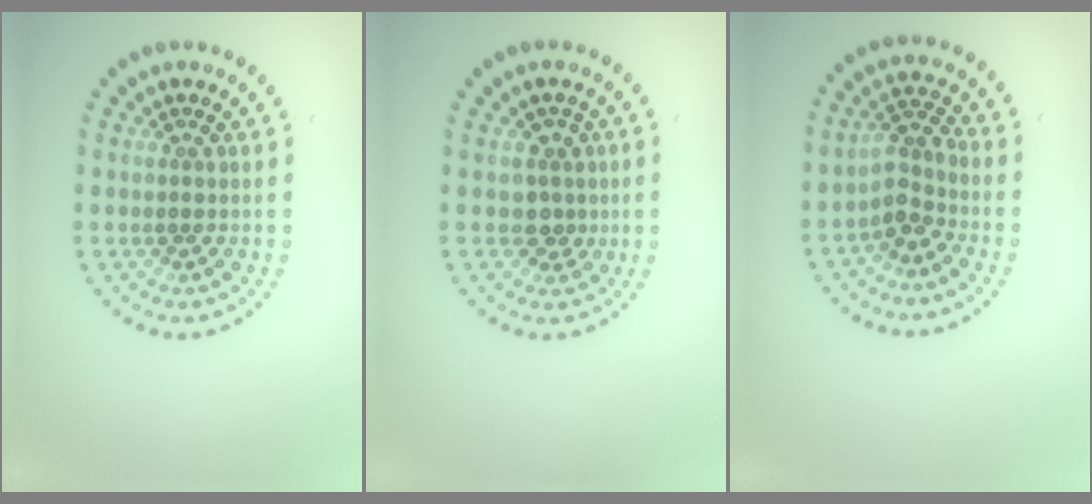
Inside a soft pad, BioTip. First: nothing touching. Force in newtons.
{"total": 2.0, "press": 1.7, "slide": 1.0}
{"total": 2.6, "press": 2.0, "slide": 1.7}